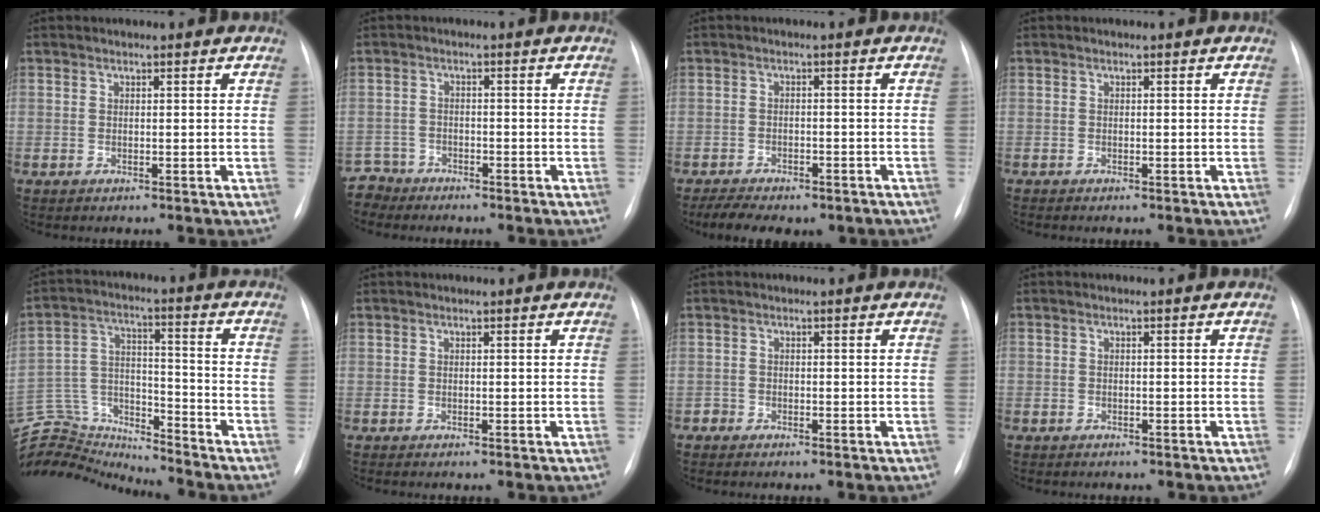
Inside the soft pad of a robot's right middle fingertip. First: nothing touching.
{"total": 3.6, "force": [-3.1, 1.1, -1.3], "torque": [0.027, -0.005, -0.062]}
{"total": 9.9, "force": [-7.6, 4.2, 4.8], "torque": [-0.081, 0.003, -0.099]}
{"total": 0.0}
{"total": 17.5, "force": [-17.1, 3.1, 2.1], "torque": [-0.060, 0.045, -0.288]}
{"total": 0.0}
{"total": 0.8, "force": [-0.7, 0.4, -0.2], "torque": [0.006, 0.002, -0.014]}
{"total": 1.5, "force": [-1.2, 0.8, 0.5], "torque": [-0.009, 0.001, -0.012]}